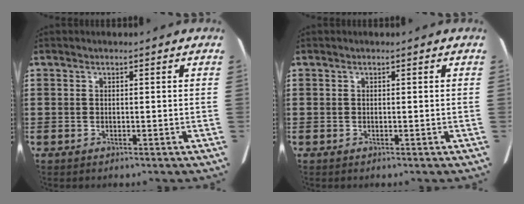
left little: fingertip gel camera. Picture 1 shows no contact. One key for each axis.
{"total": 0.0}